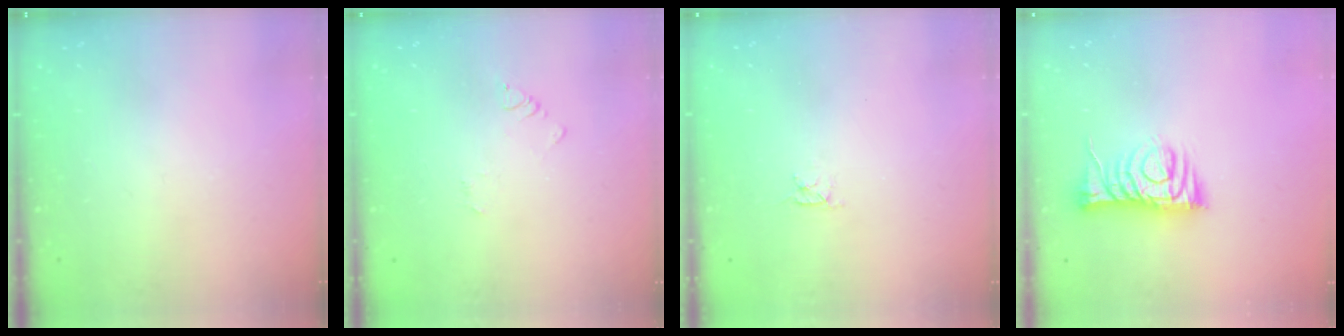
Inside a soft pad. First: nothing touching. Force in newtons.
{"total": 2.4, "press": 2.4, "slide": 0.3}
{"total": 2.8, "press": 2.8, "slide": 0.3}
{"total": 9.2, "press": 9.2, "slide": 0.6}